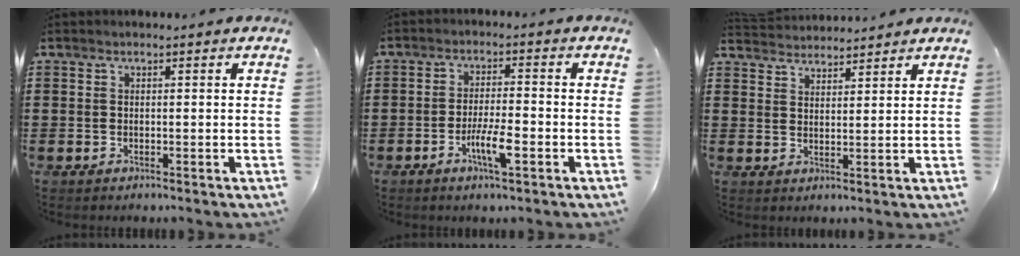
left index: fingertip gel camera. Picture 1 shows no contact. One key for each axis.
{"total": 5.4, "fx": -2.2, "fy": 1.1, "fz": 4.8, "tx": -0.091, "ty": -0.001, "tz": -0.041}
{"total": 3.4, "fx": 3.4, "fy": 0.2, "fz": -0.2, "tx": -0.009, "ty": -0.011, "tz": 0.064}